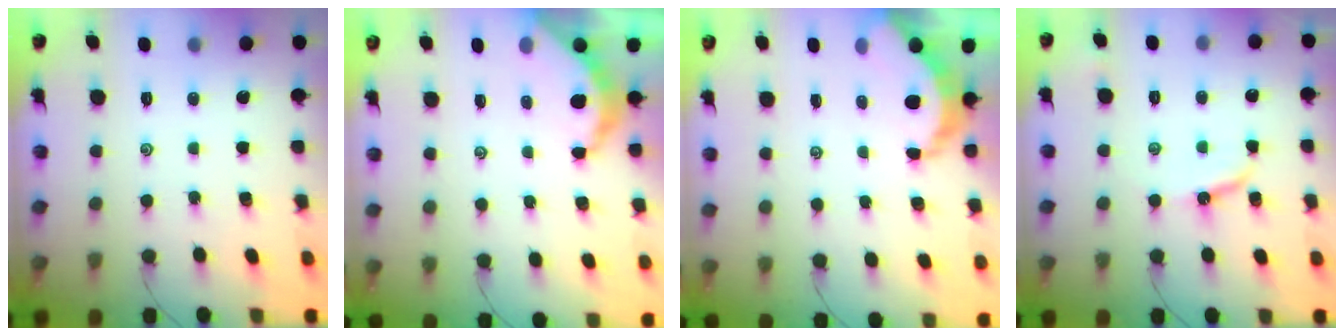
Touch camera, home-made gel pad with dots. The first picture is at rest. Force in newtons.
{"total": 5.9, "press": 5.9, "slide": 0.6}
{"total": 4.4, "press": 4.4, "slide": 0.5}
{"total": 8.0, "press": 8.0, "slide": 0.7}